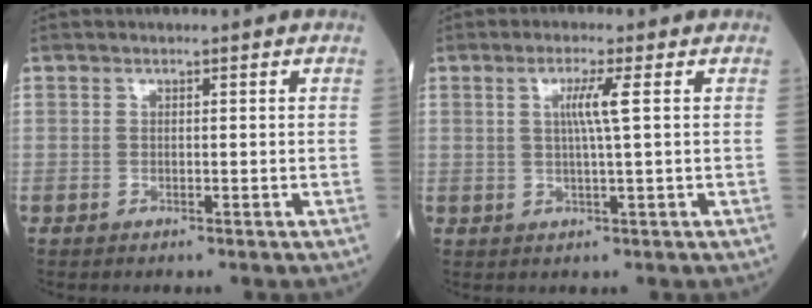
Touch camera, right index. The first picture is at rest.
{"total": 3.7, "force": [0.8, -0.7, 3.6], "torque": [-0.070, 0.000, 0.014]}